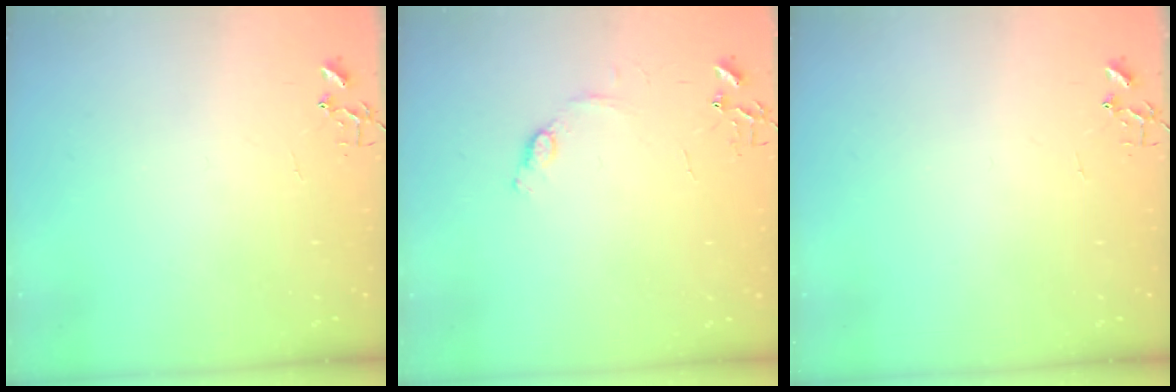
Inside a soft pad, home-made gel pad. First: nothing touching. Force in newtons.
{"total": 7.3, "press": 7.3, "slide": 0.7}
{"total": 0.0}